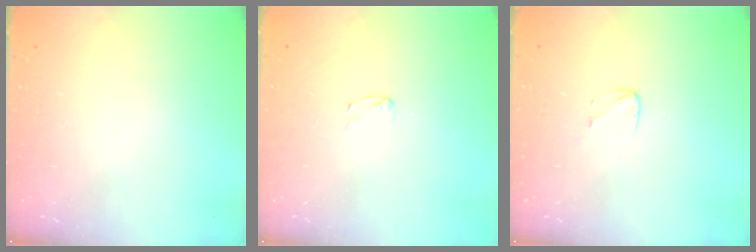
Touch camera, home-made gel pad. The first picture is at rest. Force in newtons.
{"total": 3.7, "press": 3.7, "slide": 0.3}
{"total": 3.6, "press": 3.6, "slide": 0.3}